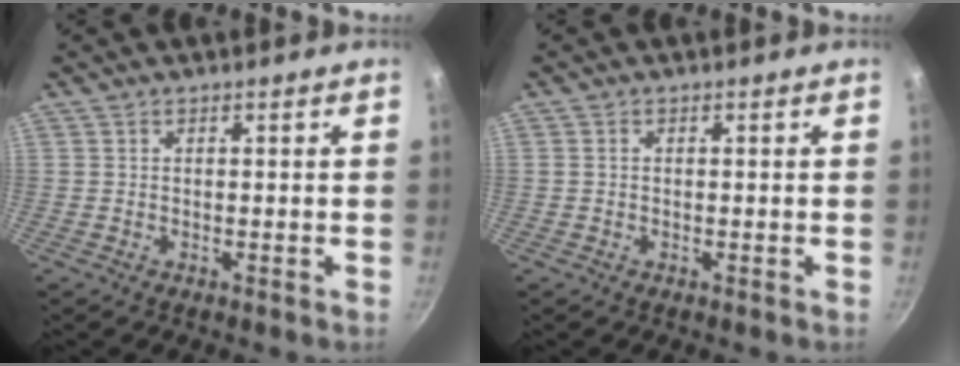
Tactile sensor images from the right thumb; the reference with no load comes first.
{"total": 0.6, "force": [0.0, 0.5, 0.3], "torque": [-0.005, 0.004, -0.001]}